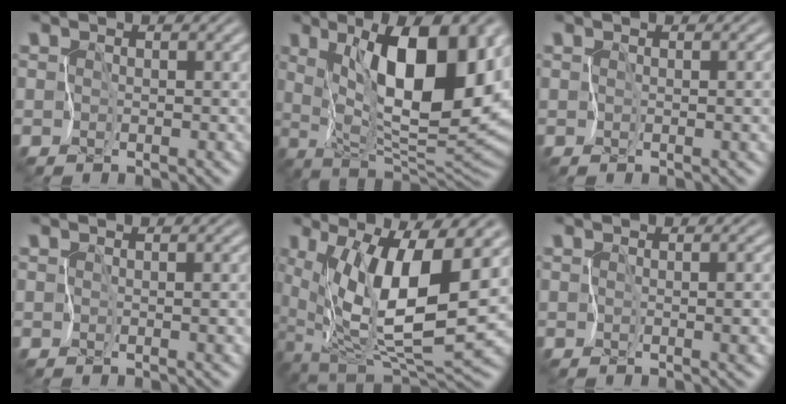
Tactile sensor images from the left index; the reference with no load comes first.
{"total": 12.0, "force": [3.6, 4.2, 10.6], "torque": [-0.156, -0.008, 0.062]}
{"total": 2.1, "force": [-0.3, 0.9, 1.9], "torque": [-0.020, -0.001, 0.000]}
{"total": 2.8, "force": [-0.6, 1.3, 2.4], "torque": [-0.017, 0.002, 0.000]}
{"total": 11.1, "force": [2.5, 3.1, 10.3], "torque": [-0.177, -0.014, 0.044]}
{"total": 3.9, "force": [-0.6, 1.7, 3.4], "torque": [-0.027, 0.004, 0.002]}